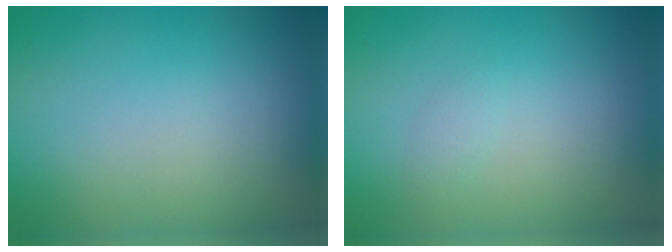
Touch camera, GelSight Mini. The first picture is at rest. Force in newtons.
{"total": 0.7, "press": 0.7, "slide": 0.1}